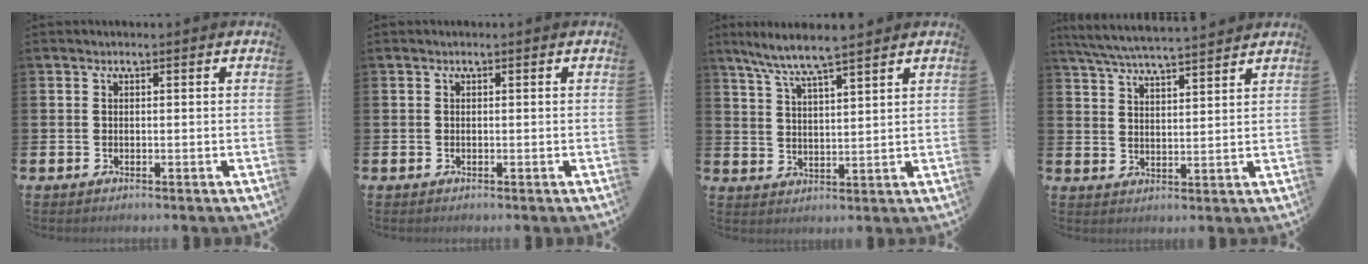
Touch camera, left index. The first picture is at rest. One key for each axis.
{"total": 0.0}
{"total": 6.5, "fx": 6.0, "fy": -0.1, "fz": 2.4, "tx": -0.070, "ty": -0.026, "tz": 0.106}
{"total": 5.8, "fx": 5.6, "fy": 0.1, "fz": 1.4, "tx": -0.051, "ty": -0.029, "tz": 0.101}